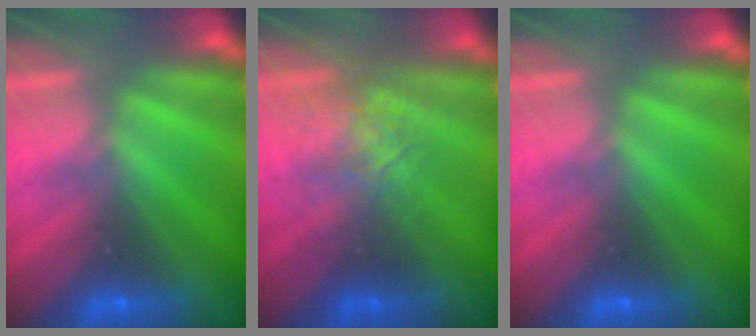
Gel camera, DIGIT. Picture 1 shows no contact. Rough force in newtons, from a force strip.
{"total": 2.6}
{"total": 0.0}